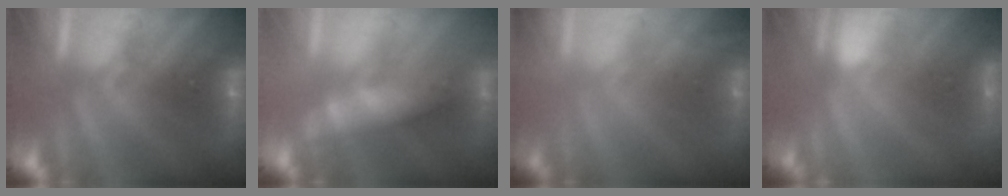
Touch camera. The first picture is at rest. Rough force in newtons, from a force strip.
{"total": 3.2}
{"total": 1.4}
{"total": 2.8}